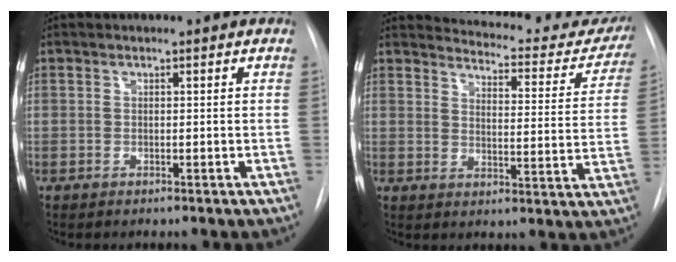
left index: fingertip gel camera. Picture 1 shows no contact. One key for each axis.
{"total": 18.0, "fx": 17.0, "fy": 4.2, "fz": 4.3, "tx": -0.033, "ty": -0.072, "tz": 0.176}